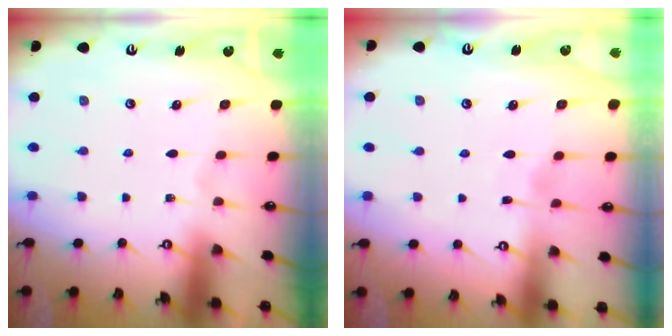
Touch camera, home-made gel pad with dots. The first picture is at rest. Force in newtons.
{"total": 2.6, "press": 2.5, "slide": 0.2}